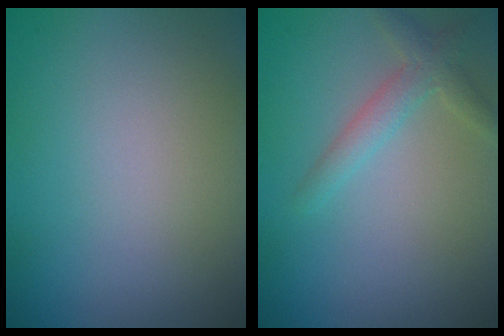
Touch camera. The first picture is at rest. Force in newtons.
{"total": 2.3, "press": 2.3, "slide": 0.0}